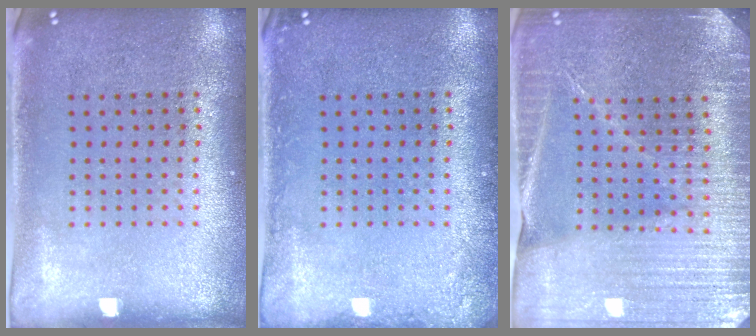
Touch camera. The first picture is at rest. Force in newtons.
{"total": 1.2, "press": 1.2, "slide": 0.2}
{"total": 4.3, "press": 4.0, "slide": 1.6}